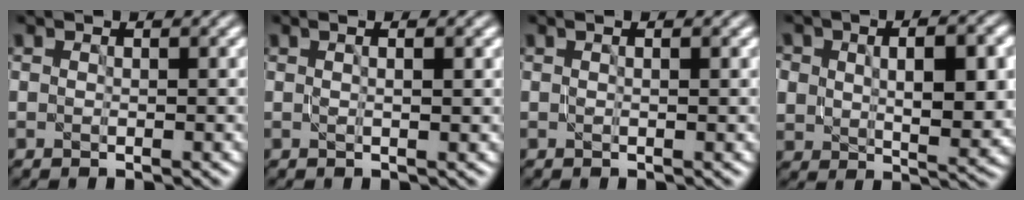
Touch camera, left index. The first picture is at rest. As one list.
[{"total": 2.5, "force": [1.1, 1.0, 2.1], "torque": [-0.014, 0.003, -0.006]}, {"total": 1.2, "force": [0.5, 0.3, 1.0], "torque": [-0.011, -0.006, 0.002]}, {"total": 9.6, "force": [1.4, 6.1, 7.3], "torque": [-0.123, -0.013, 0.036]}]